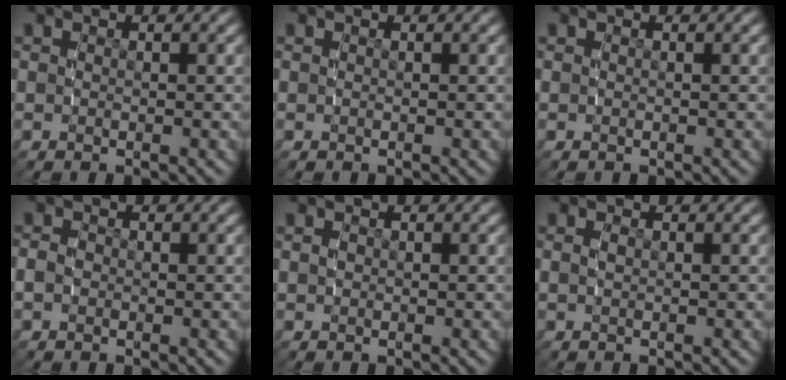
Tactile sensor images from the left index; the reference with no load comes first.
{"total": 0.0}
{"total": 0.0}
{"total": 1.6, "force": [-0.3, 1.3, 0.8], "torque": [-0.022, -0.001, -0.008]}
{"total": 0.0}
{"total": 0.5, "force": [-0.1, 0.1, 0.5], "torque": [-0.012, -0.002, 0.000]}